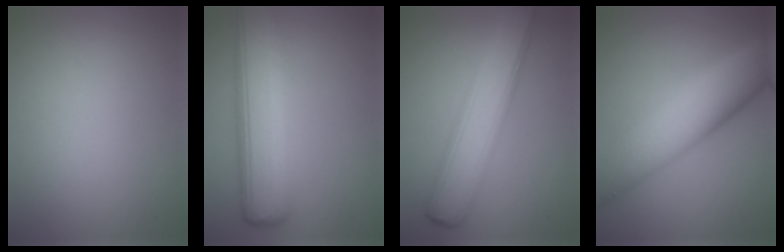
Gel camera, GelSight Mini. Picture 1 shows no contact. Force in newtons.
{"total": 8.6, "press": 8.6, "slide": 0.7}
{"total": 6.5, "press": 6.5, "slide": 0.2}
{"total": 9.6, "press": 9.6, "slide": 0.3}